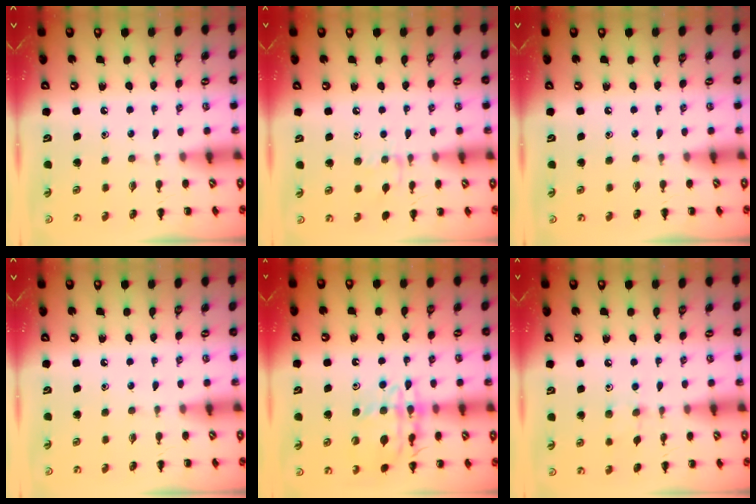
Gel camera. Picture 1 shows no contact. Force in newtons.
{"total": 6.3, "press": 6.1, "slide": 1.6}
{"total": 0.0}
{"total": 0.0}
{"total": 14.4, "press": 14.3, "slide": 1.9}
{"total": 6.5, "press": 6.2, "slide": 2.1}